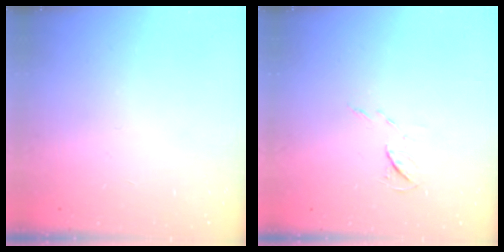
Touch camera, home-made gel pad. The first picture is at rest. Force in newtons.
{"total": 5.2, "press": 5.1, "slide": 0.8}